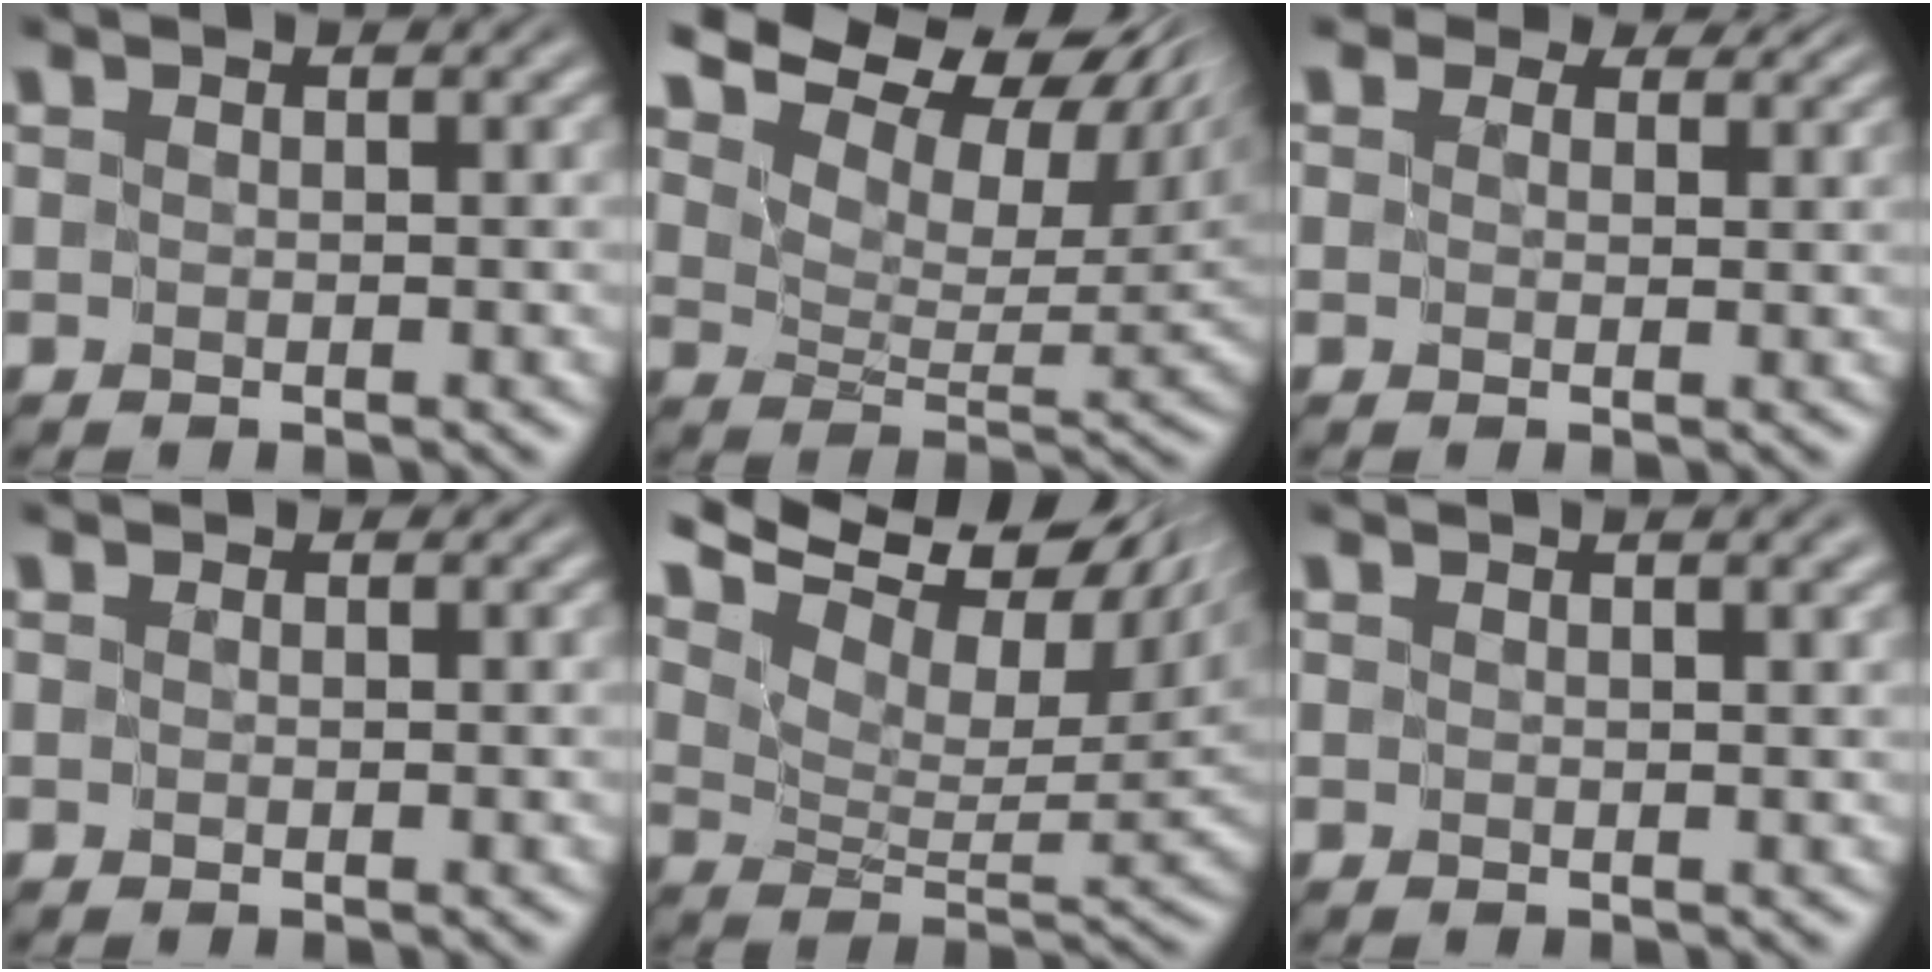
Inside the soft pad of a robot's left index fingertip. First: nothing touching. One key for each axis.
{"total": 11.5, "fx": 8.5, "fy": 4.9, "fz": 6.0, "tx": -0.130, "ty": 0.027, "tz": 0.138}
{"total": 4.1, "fx": 2.8, "fy": 2.5, "fz": 1.5, "tx": -0.048, "ty": 0.005, "tz": 0.037}
{"total": 0.6, "fx": 0.4, "fy": 0.4, "fz": 0.2, "tx": -0.011, "ty": 0.005, "tz": 0.010}
{"total": 12.8, "fx": 8.8, "fy": 5.0, "fz": 7.8, "tx": -0.159, "ty": 0.042, "tz": 0.139}
{"total": 4.6, "fx": 2.9, "fy": 2.0, "fz": 2.9, "tx": -0.015, "ty": 0.038, "tz": 0.017}